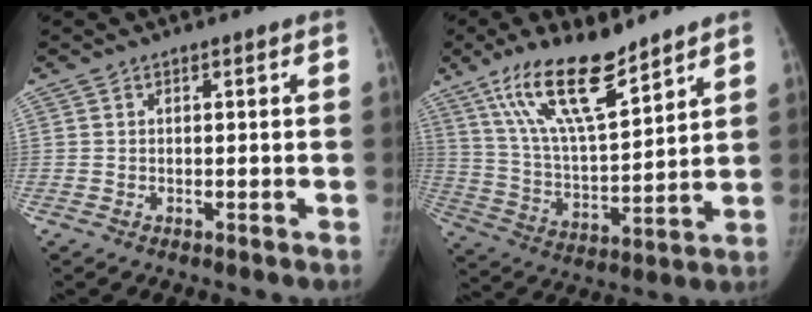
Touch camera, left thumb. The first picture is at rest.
{"total": 17.0, "force": [11.6, 4.8, 11.5], "torque": [-0.188, -0.059, 0.225]}